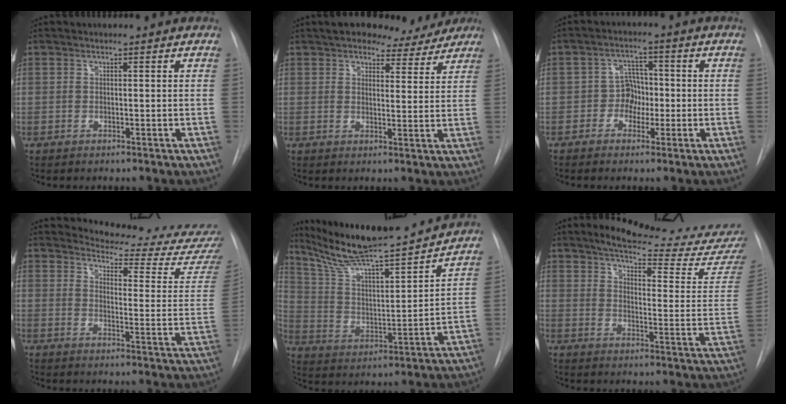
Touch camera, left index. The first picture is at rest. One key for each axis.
{"total": 10.5, "fx": 9.0, "fy": 4.0, "fz": 3.7, "tx": -0.030, "ty": 0.013, "tz": 0.104}
{"total": 4.1, "fx": -1.1, "fy": 3.4, "fz": 2.0, "tx": -0.032, "ty": 0.013, "tz": -0.023}
{"total": 18.4, "fx": 18.0, "fy": -0.1, "fz": 3.7, "tx": -0.051, "ty": -0.135, "tz": 0.200}
{"total": 19.4, "fx": 17.8, "fy": 0.3, "fz": 7.6, "tx": -0.138, "ty": -0.007, "tz": 0.295}
{"total": 22.3, "fx": 20.7, "fy": 0.0, "fz": 8.2, "tx": -0.121, "ty": -0.107, "tz": 0.252}